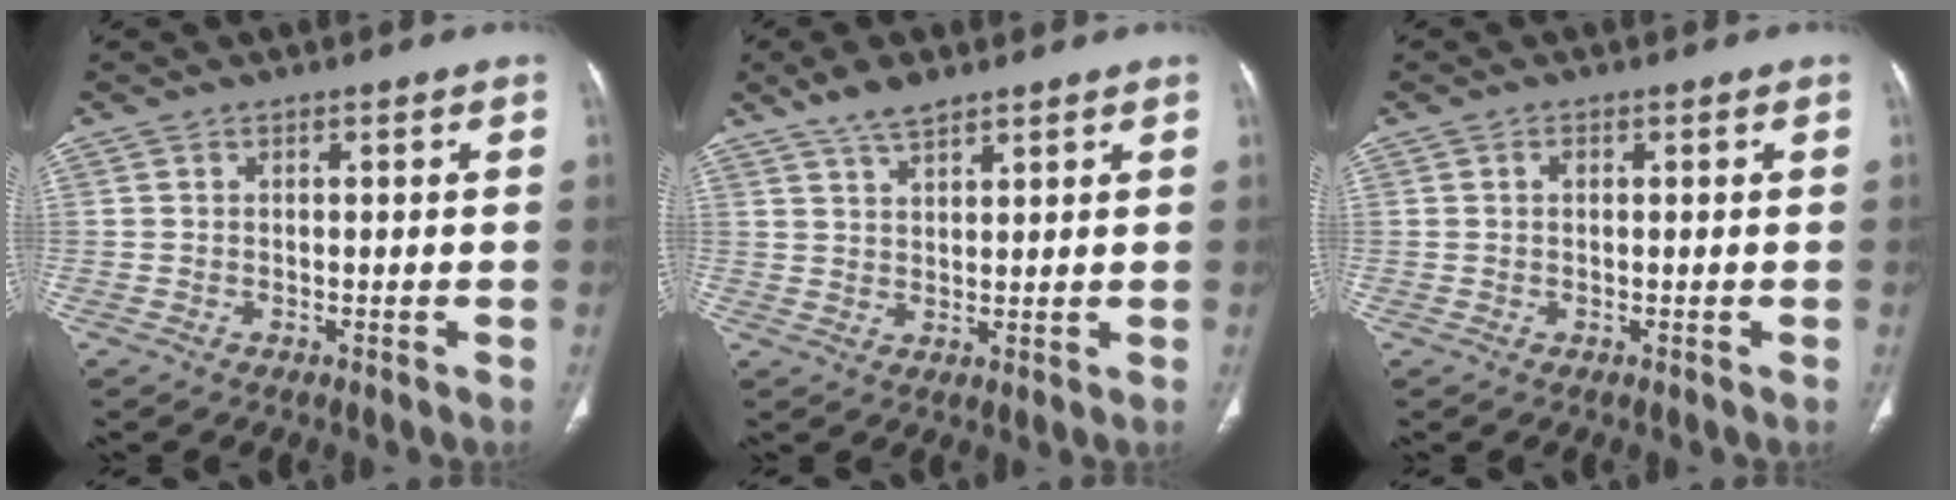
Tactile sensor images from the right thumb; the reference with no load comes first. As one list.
[{"total": 5.3, "force": [4.0, 1.8, 2.9], "torque": [-0.049, -0.015, 0.079]}, {"total": 0.7, "force": [0.1, 0.5, 0.5], "torque": [-0.007, 0.002, -0.001]}]